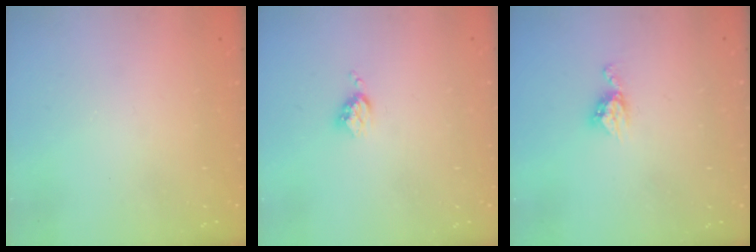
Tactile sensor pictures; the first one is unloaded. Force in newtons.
{"total": 3.6, "press": 3.6, "slide": 0.4}
{"total": 6.1, "press": 6.1, "slide": 0.4}